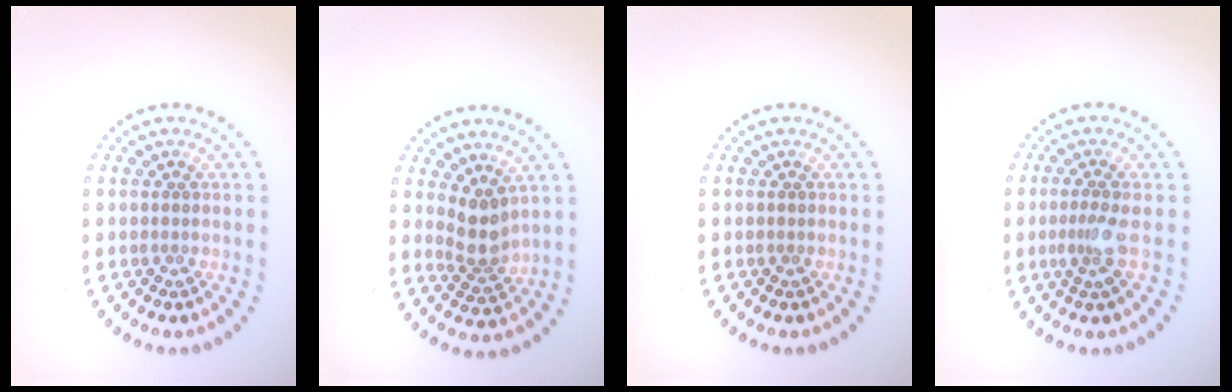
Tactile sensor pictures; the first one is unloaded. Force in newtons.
{"total": 2.7, "press": 2.1, "slide": 1.6}
{"total": 0.0}
{"total": 2.0, "press": 1.4, "slide": 1.4}